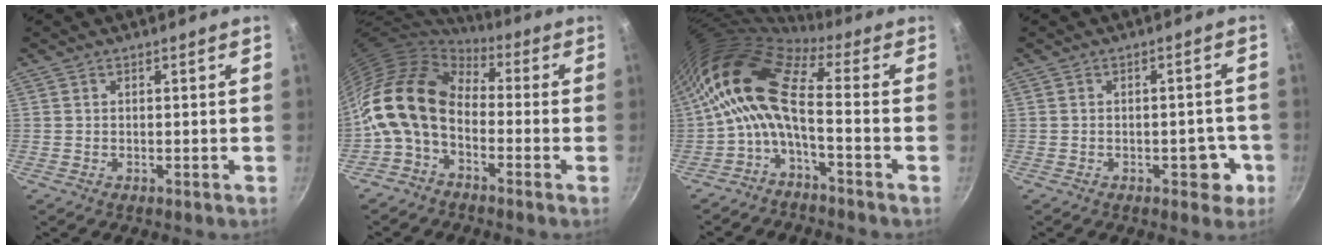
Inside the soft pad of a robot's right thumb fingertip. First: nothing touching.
{"total": 15.0, "force": [-1.5, 10.1, 11.0], "torque": [-0.200, 0.030, -0.050]}
{"total": 13.6, "force": [-0.6, 5.6, 12.4], "torque": [-0.263, 0.027, -0.028]}
{"total": 4.7, "force": [-1.8, 2.8, 3.3], "torque": [-0.008, 0.018, -0.020]}